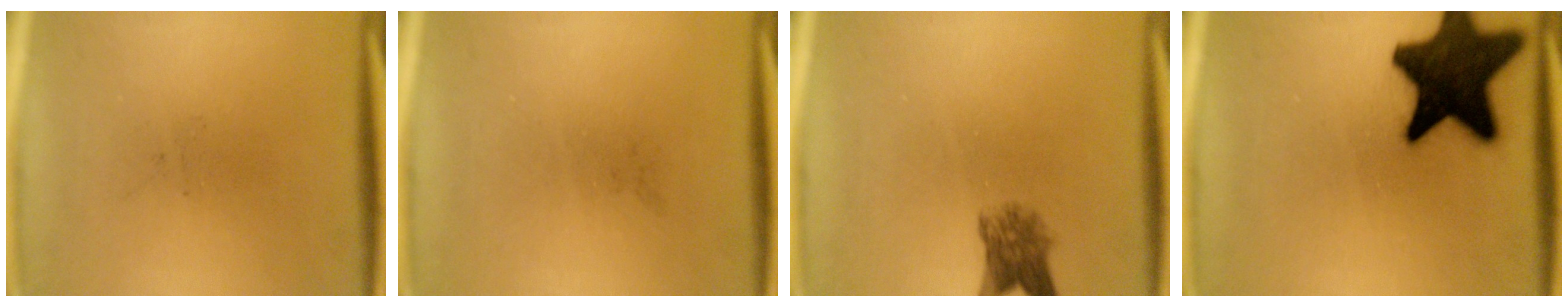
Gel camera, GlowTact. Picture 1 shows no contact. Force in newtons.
{"total": 0.0}
{"total": 4.1}
{"total": 17.5}